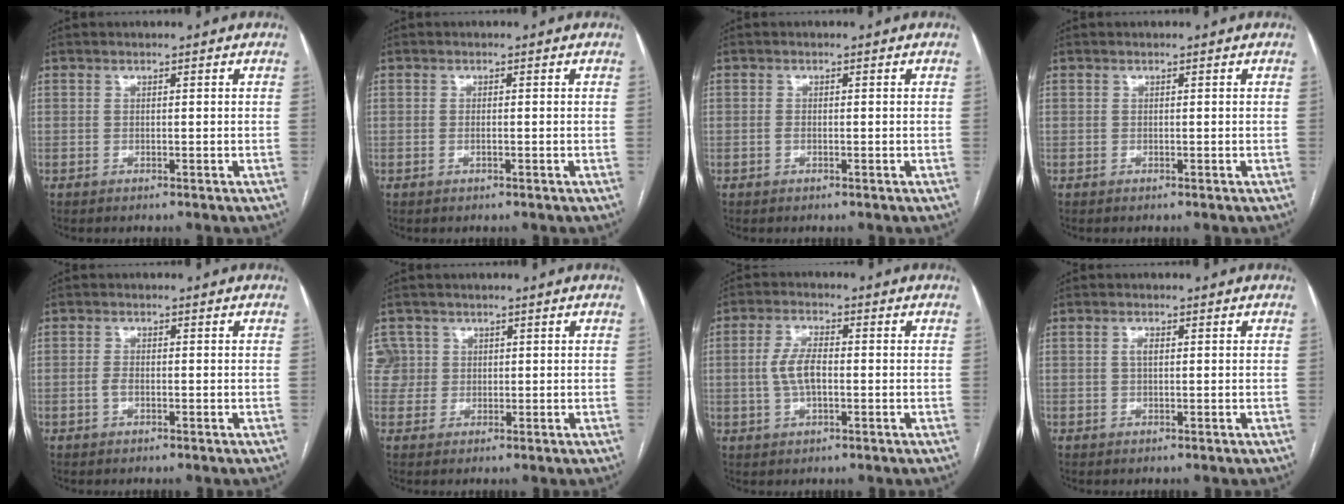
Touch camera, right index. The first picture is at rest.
{"total": 0.9, "force": [-0.3, 0.2, 0.8], "torque": [-0.019, -0.001, -0.004]}
{"total": 0.9, "force": [-0.3, 0.5, 0.7], "torque": [-0.016, 0.000, -0.005]}
{"total": 0.0}
{"total": 1.8, "force": [-0.5, 0.9, 1.5], "torque": [-0.031, 0.002, -0.009]}
{"total": 4.1, "force": [1.3, 3.9, -0.3], "torque": [0.021, 0.017, 0.026]}
{"total": 5.5, "force": [-0.4, 2.2, 5.0], "torque": [-0.109, 0.008, -0.007]}
{"total": 1.3, "force": [0.2, 0.6, 1.2], "torque": [-0.024, 0.002, 0.003]}